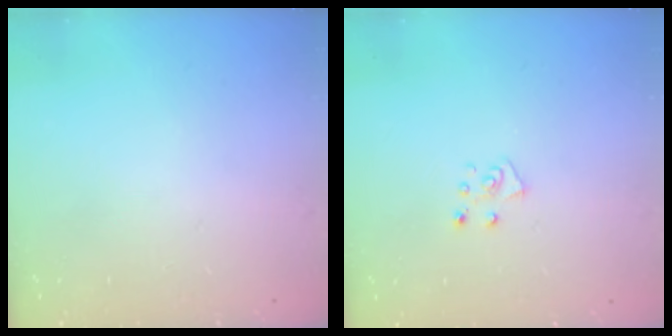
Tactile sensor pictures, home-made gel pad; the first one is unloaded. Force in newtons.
{"total": 5.7, "press": 5.7, "slide": 0.7}